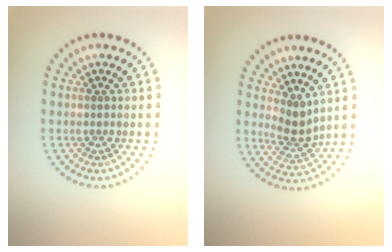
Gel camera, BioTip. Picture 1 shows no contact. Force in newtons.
{"total": 2.2, "press": 1.7, "slide": 1.5}